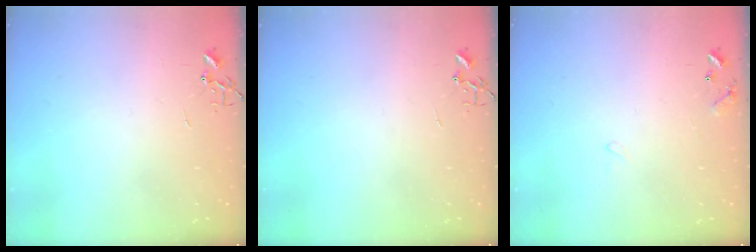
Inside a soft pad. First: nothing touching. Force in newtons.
{"total": 0.0}
{"total": 6.1, "press": 6.1, "slide": 0.5}